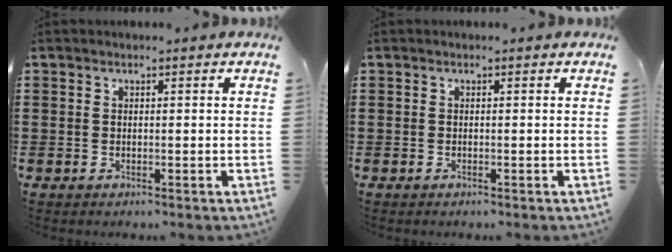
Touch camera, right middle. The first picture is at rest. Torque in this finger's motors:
{"motor_torque": [-1.25, 0.89, 0.04, -0.01]}